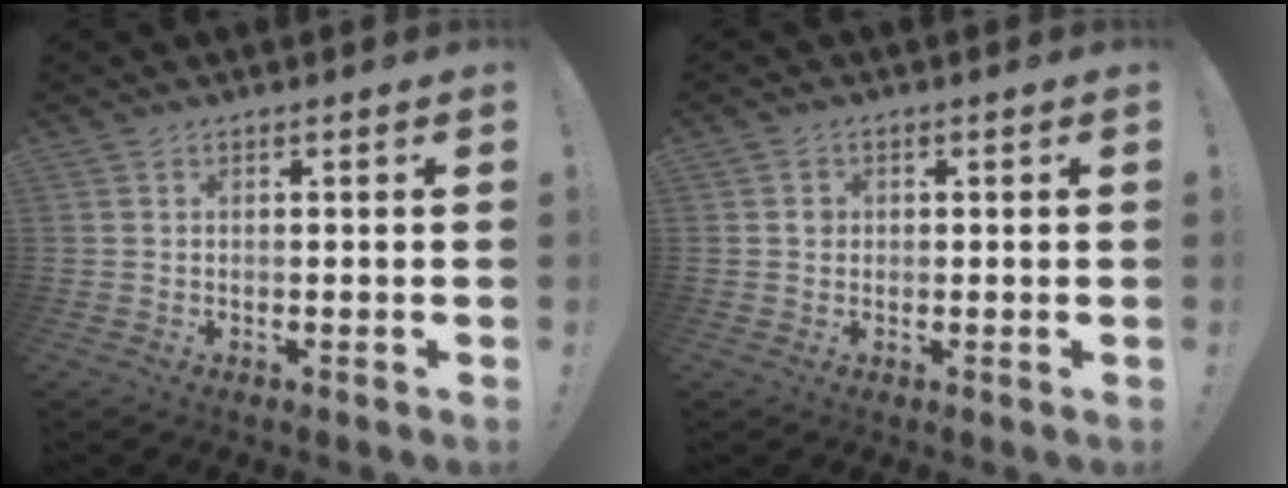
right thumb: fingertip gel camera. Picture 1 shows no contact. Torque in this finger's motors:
{"motor_torque": [0.36, 0.43, 0.20, 0.00, 0.00]}